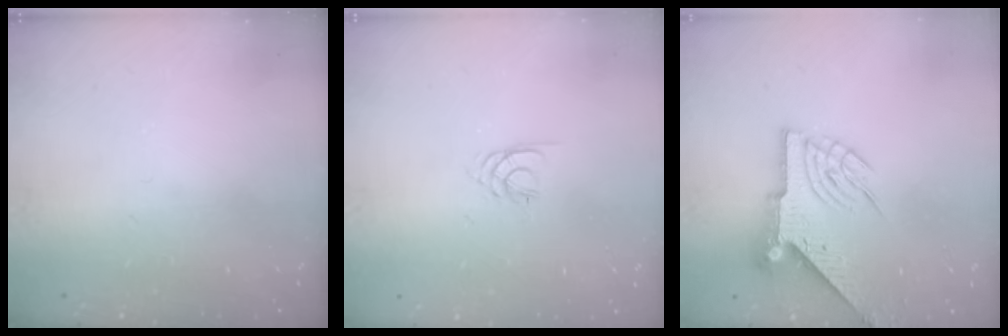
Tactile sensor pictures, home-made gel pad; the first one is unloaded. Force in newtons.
{"total": 2.4, "press": 2.4, "slide": 0.3}
{"total": 7.6, "press": 7.6, "slide": 0.6}